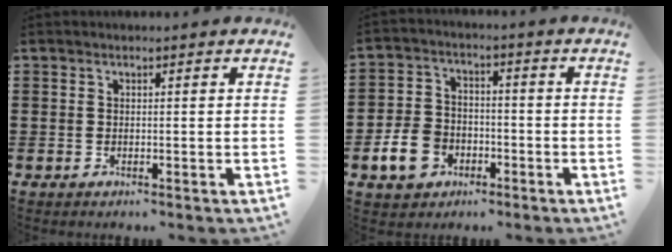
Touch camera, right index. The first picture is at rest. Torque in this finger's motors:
{"motor_torque": [0.84, 0.79, 0.51, 0.04]}